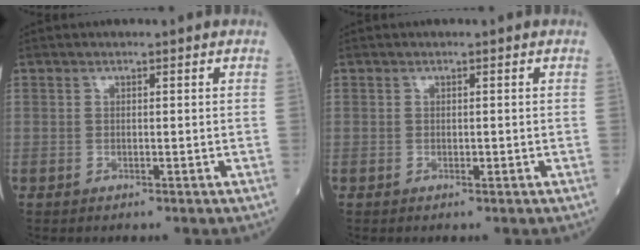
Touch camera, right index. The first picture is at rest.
{"total": 0.6, "force": [-0.1, 0.3, 0.5], "torque": [-0.011, -0.001, -0.002]}